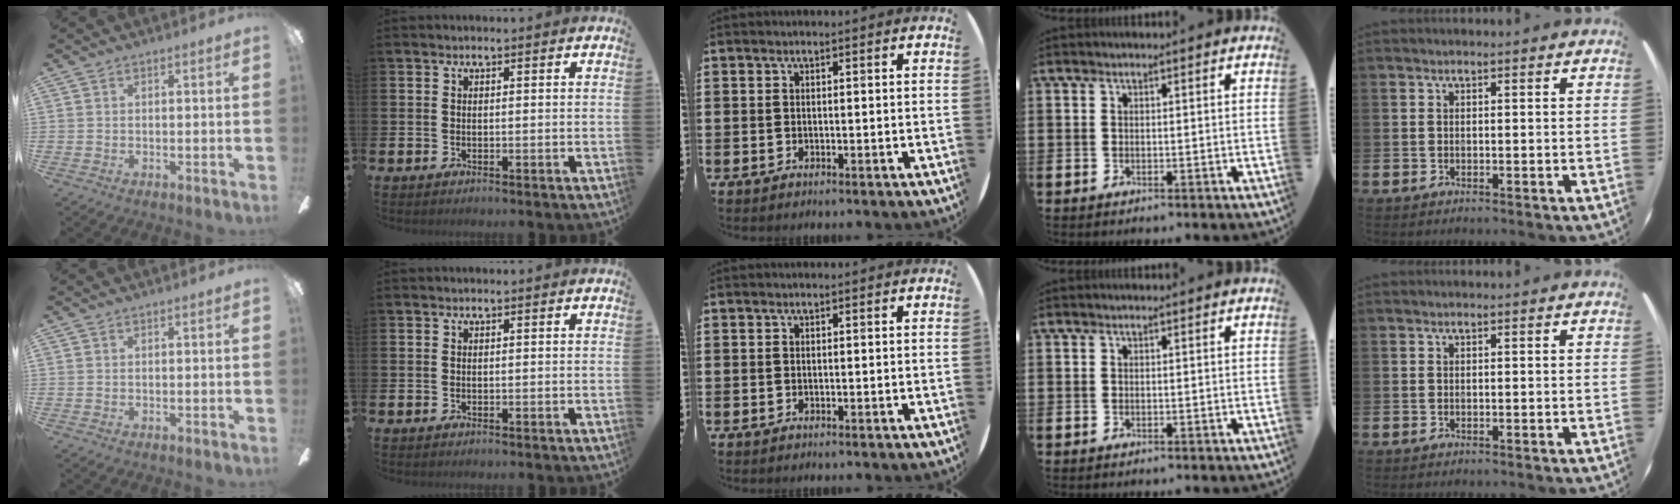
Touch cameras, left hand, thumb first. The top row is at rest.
{}